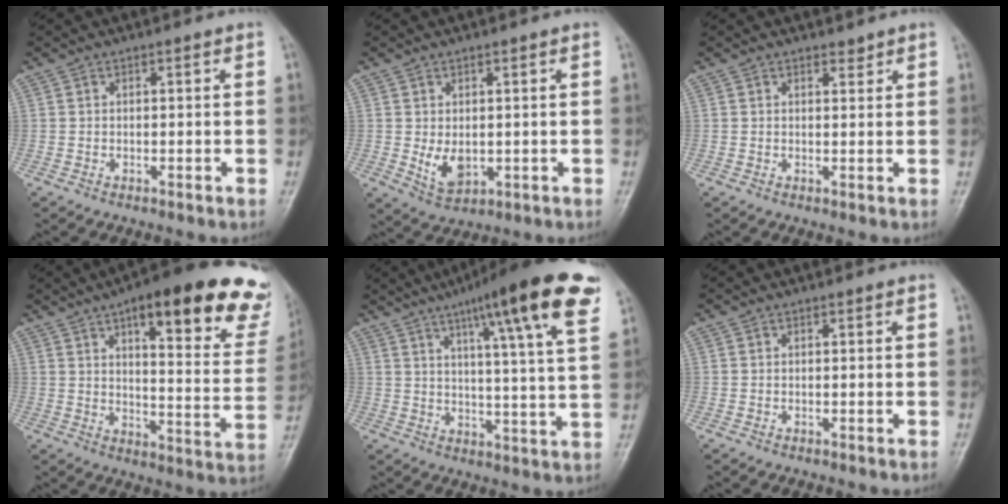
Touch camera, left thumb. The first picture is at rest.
{"total": 4.9, "force": [0.0, 3.3, 3.7], "torque": [-0.052, -0.013, 0.014]}
{"total": 1.3, "force": [1.1, 0.5, 0.3], "torque": [0.004, -0.010, 0.015]}
{"total": 27.0, "force": [16.8, 7.9, 19.6], "torque": [-0.219, -0.054, 0.211]}
{"total": 20.3, "force": [11.6, 2.4, 16.4], "torque": [-0.224, -0.032, 0.154]}
{"total": 0.0}